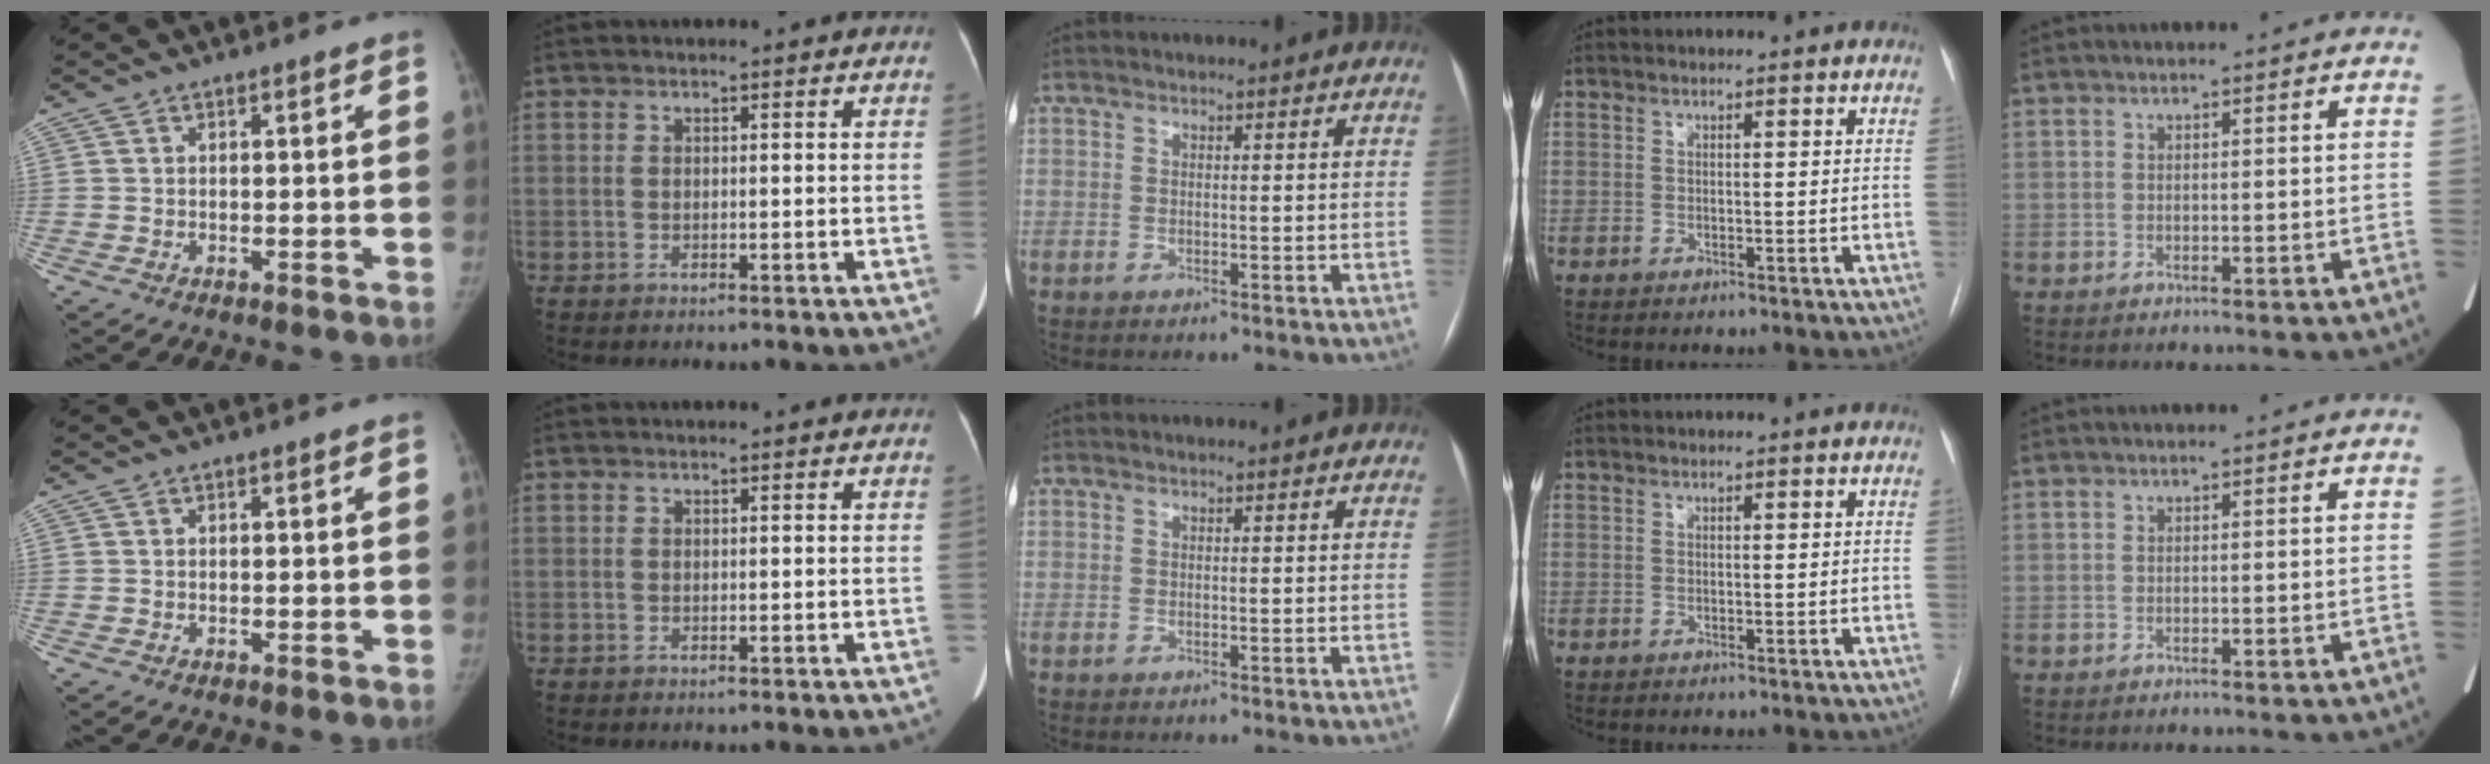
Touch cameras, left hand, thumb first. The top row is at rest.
{}